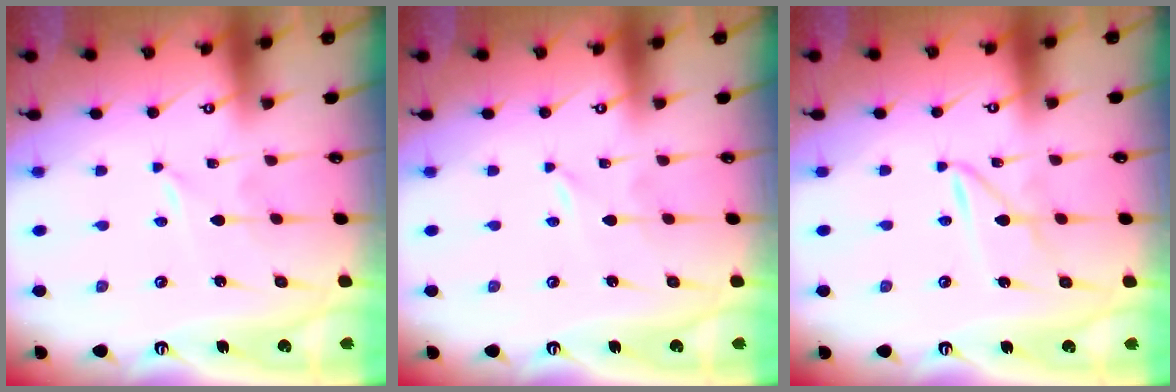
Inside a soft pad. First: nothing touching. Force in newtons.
{"total": 0.0}
{"total": 2.9, "press": 2.9, "slide": 0.2}